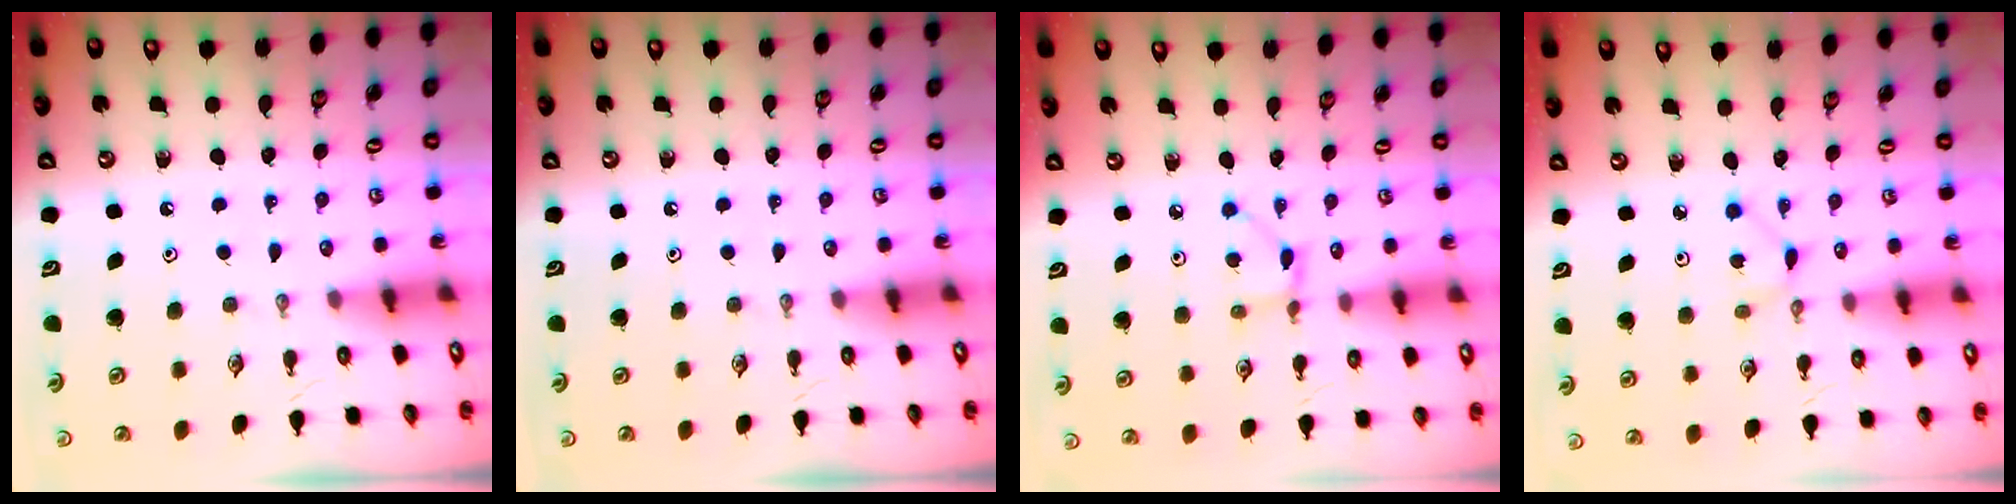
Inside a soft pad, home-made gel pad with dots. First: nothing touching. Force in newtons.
{"total": 0.0}
{"total": 2.8, "press": 2.8, "slide": 0.4}
{"total": 1.5, "press": 1.5, "slide": 0.2}